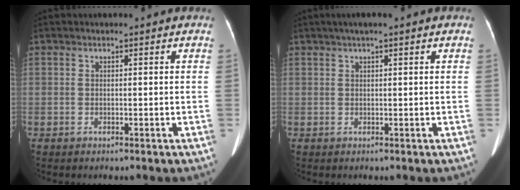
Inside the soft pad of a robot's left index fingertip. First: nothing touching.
{"total": 2.6, "force": [1.6, -0.1, 2.1], "torque": [-0.043, 0.019, 0.028]}